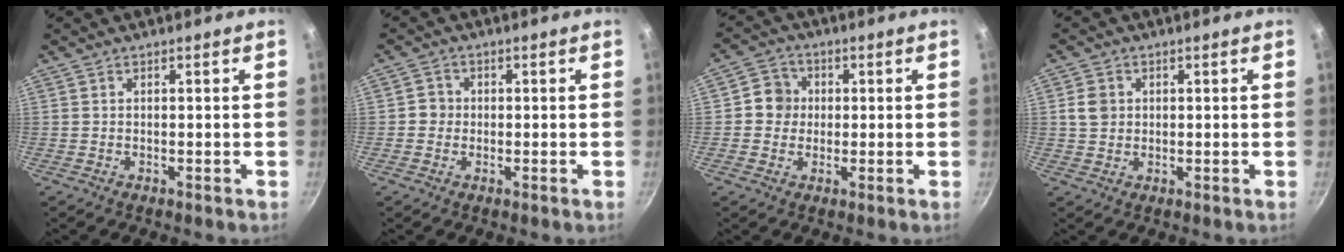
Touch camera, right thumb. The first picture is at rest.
{"total": 2.7, "force": [-0.4, 2.5, 0.7], "torque": [0.007, 0.008, -0.013]}
{"total": 5.8, "force": [0.2, 5.5, 1.8], "torque": [0.002, 0.011, -0.012]}
{"total": 3.6, "force": [0.6, 3.2, 1.7], "torque": [-0.018, 0.004, 0.009]}